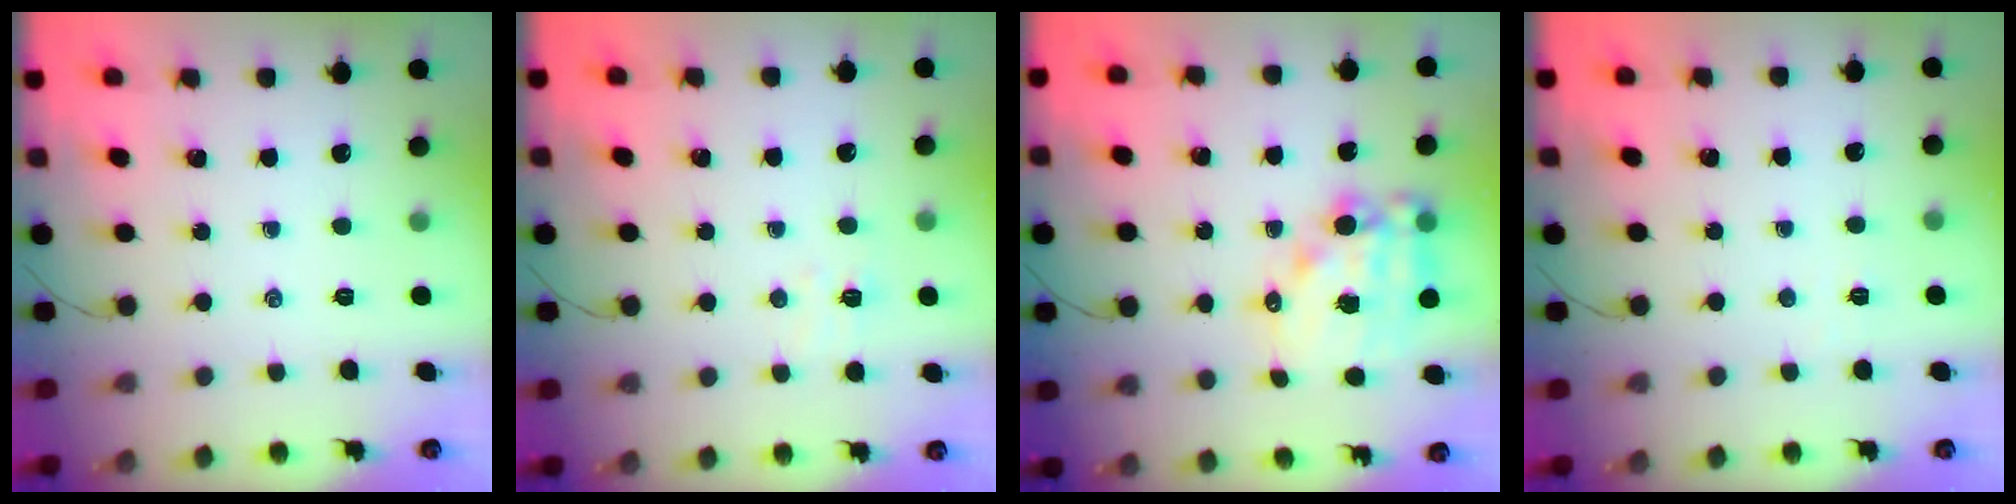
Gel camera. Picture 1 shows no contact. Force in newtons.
{"total": 4.1, "press": 4.0, "slide": 0.8}
{"total": 14.2, "press": 13.8, "slide": 3.4}
{"total": 1.9, "press": 1.8, "slide": 0.6}